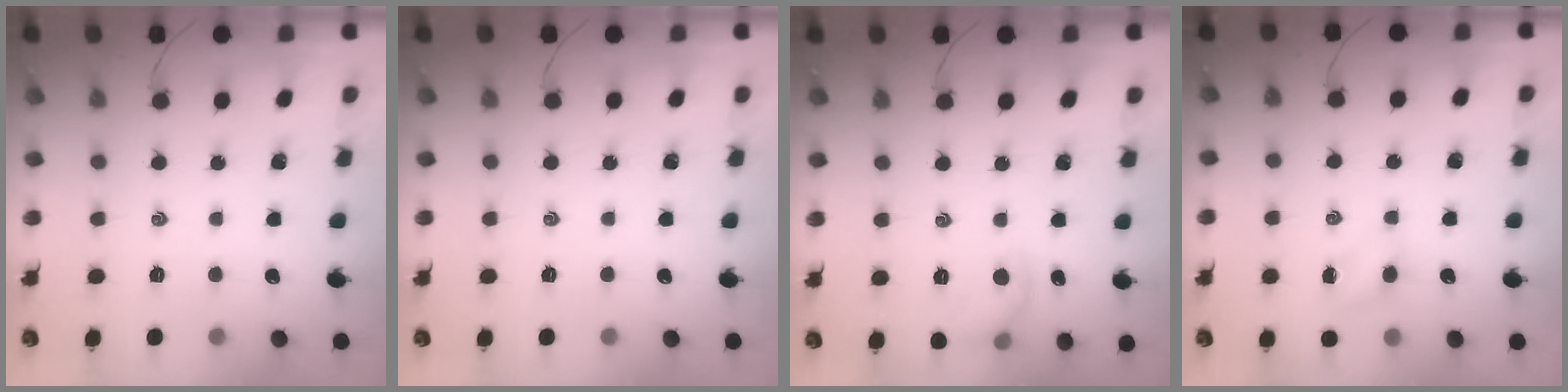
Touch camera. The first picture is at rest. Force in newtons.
{"total": 0.0}
{"total": 7.2, "press": 7.1, "slide": 1.2}
{"total": 4.0, "press": 3.8, "slide": 1.3}